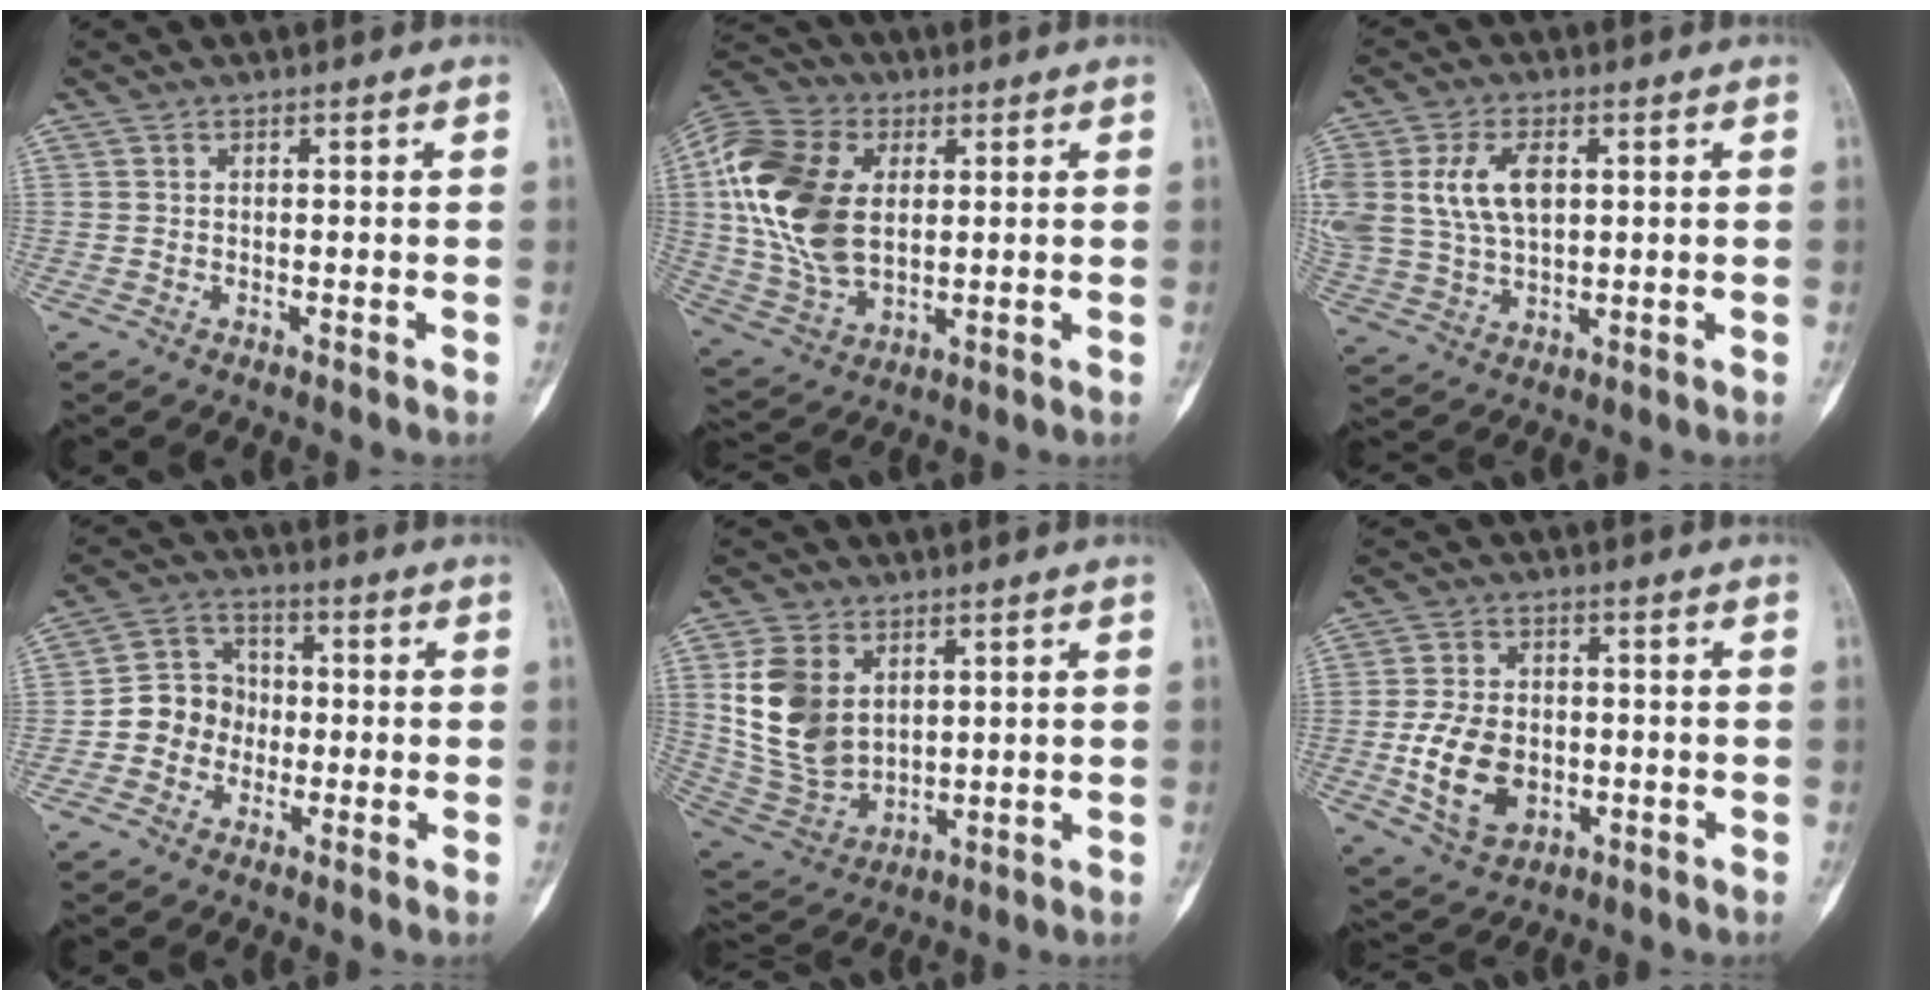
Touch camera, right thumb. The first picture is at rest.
{"total": 20.2, "force": [3.0, 13.1, 15.0], "torque": [-0.302, -0.004, 0.057]}
{"total": 12.9, "force": [3.0, 7.9, 9.7], "torque": [-0.199, 0.002, 0.066]}
{"total": 8.4, "force": [-1.7, 7.5, 3.3], "torque": [-0.025, 0.031, -0.043]}
{"total": 13.9, "force": [3.6, 9.8, 9.2], "torque": [-0.159, -0.018, 0.087]}
{"total": 11.3, "force": [-2.4, 7.9, 7.7], "torque": [-0.125, 0.008, -0.034]}